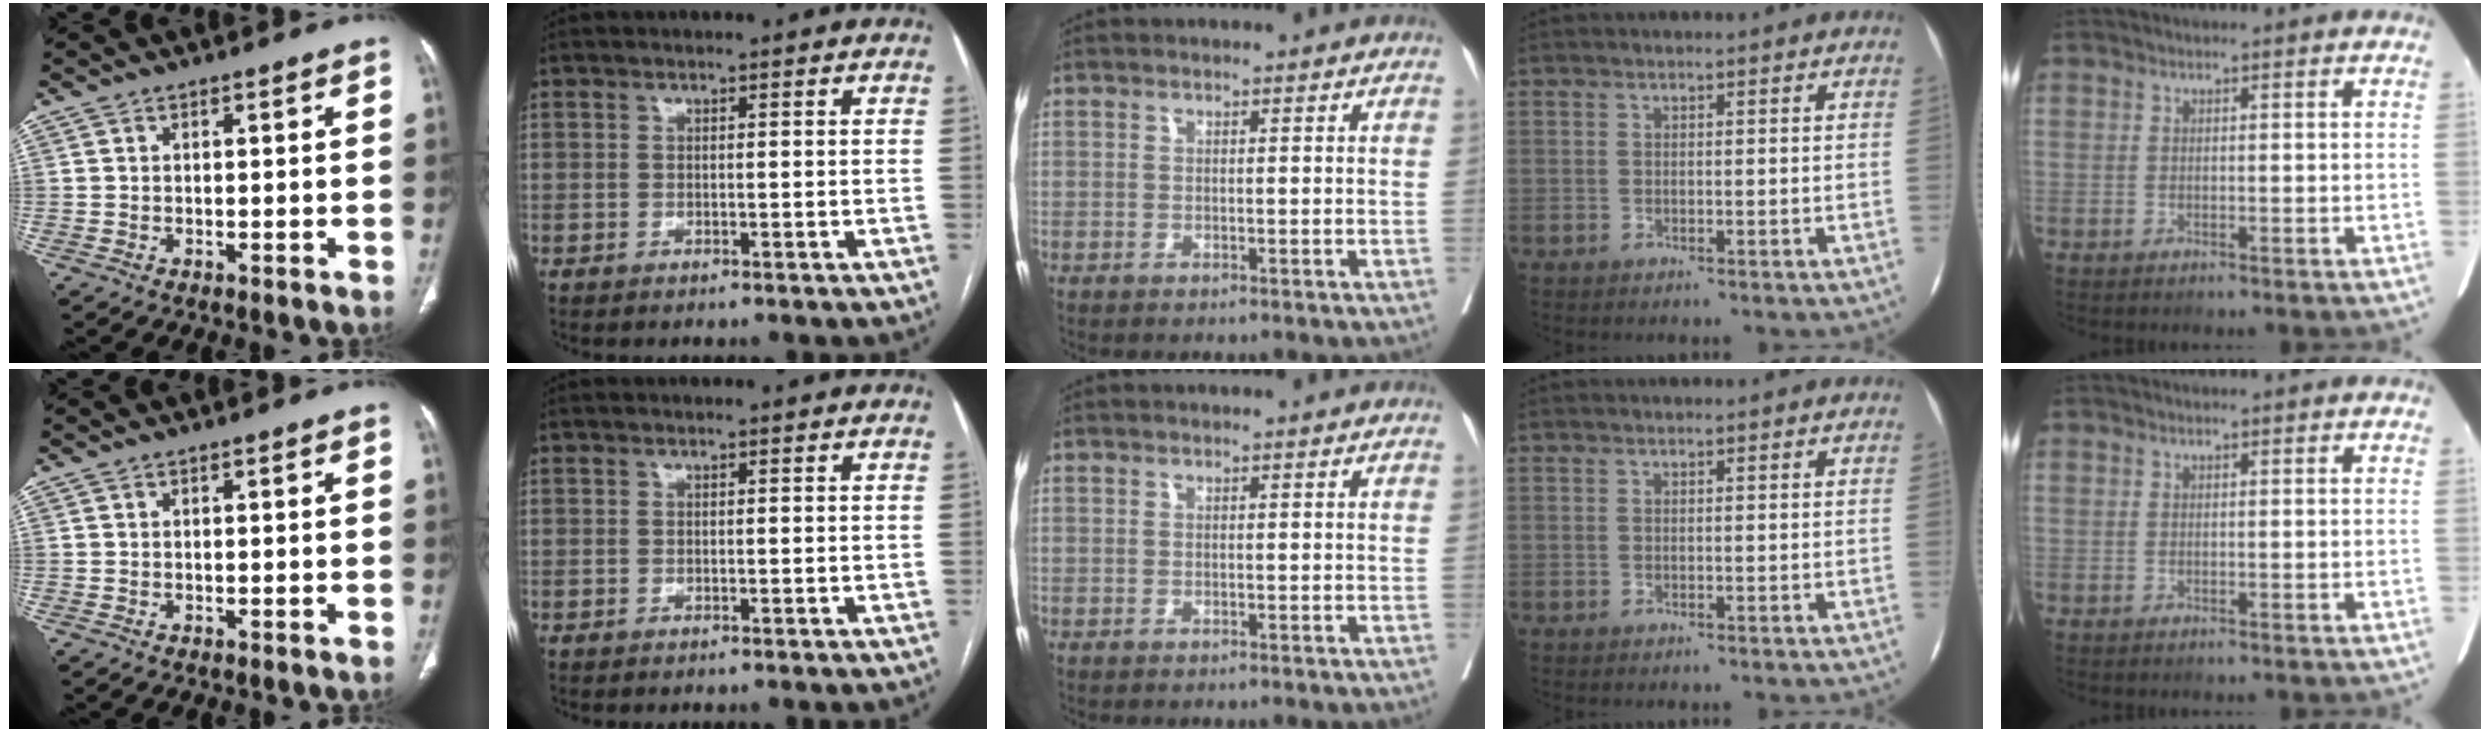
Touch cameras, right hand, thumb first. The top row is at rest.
{}